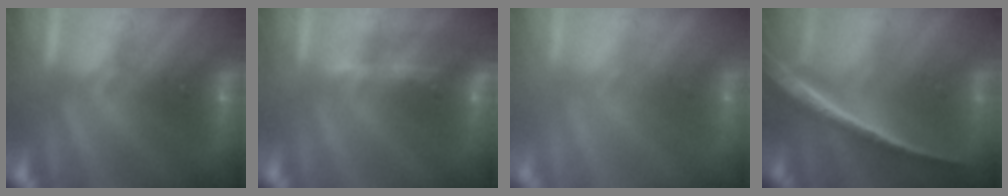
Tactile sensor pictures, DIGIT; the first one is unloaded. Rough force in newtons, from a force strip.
{"total": 1.3}
{"total": 2.9}
{"total": 1.8}